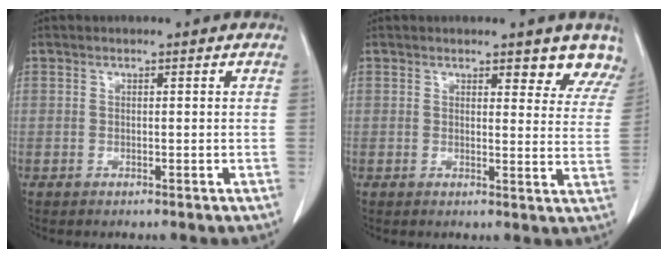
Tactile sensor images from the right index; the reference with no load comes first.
{"total": 6.3, "force": [5.5, 1.9, 2.3], "torque": [-0.001, -0.020, 0.044]}